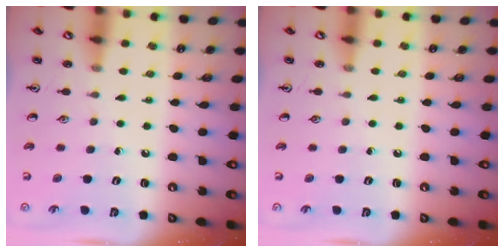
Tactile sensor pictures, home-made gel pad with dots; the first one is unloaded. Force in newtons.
{"total": 0.0}